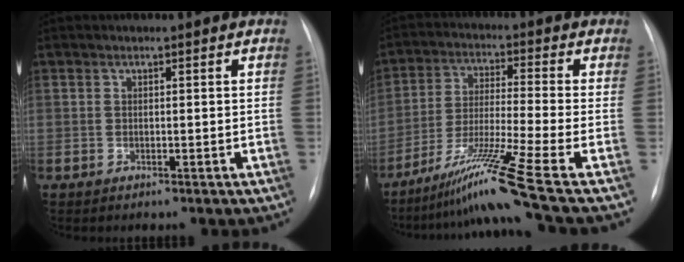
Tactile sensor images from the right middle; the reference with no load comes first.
{"total": 13.3, "force": [-8.8, -2.9, 9.5], "torque": [-0.182, -0.028, -0.154]}